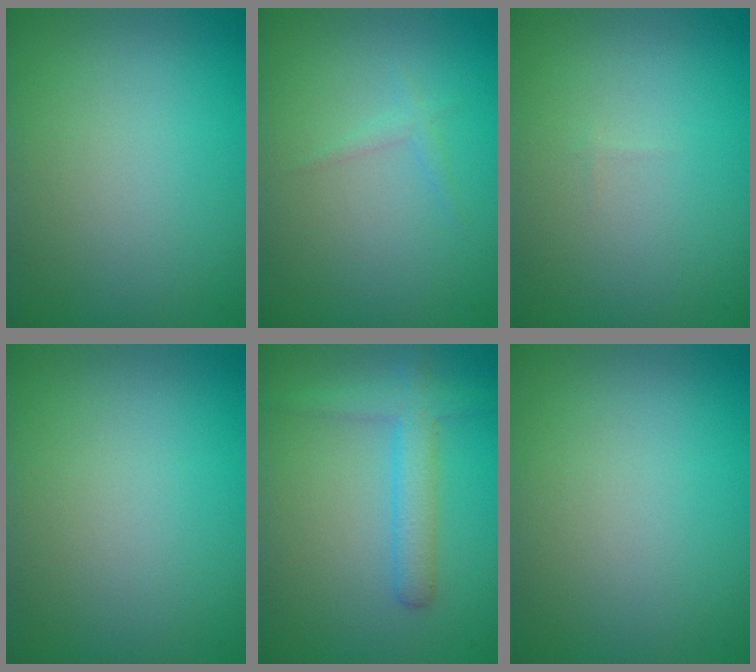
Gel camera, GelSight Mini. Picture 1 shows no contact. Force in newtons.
{"total": 0.8, "press": 0.8, "slide": 0.1}
{"total": 0.0}
{"total": 0.0}
{"total": 3.1, "press": 3.1, "slide": 0.1}
{"total": 0.0}